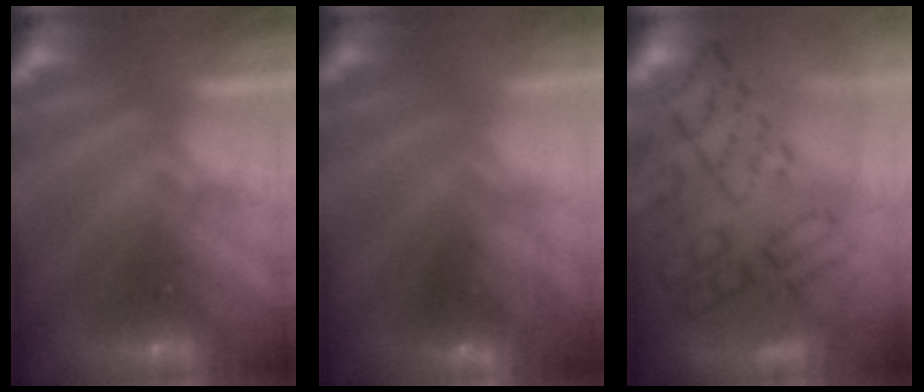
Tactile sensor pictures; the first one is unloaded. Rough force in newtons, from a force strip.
{"total": 2.9}
{"total": 11.0}